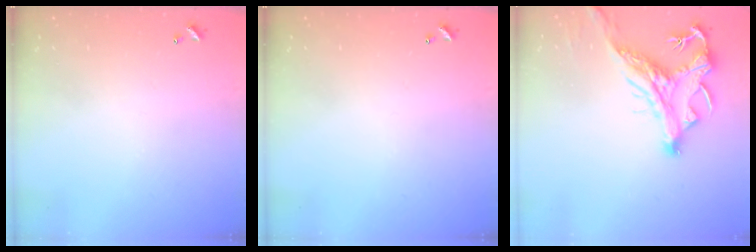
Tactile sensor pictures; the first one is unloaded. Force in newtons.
{"total": 0.0}
{"total": 2.9, "press": 2.5, "slide": 1.4}